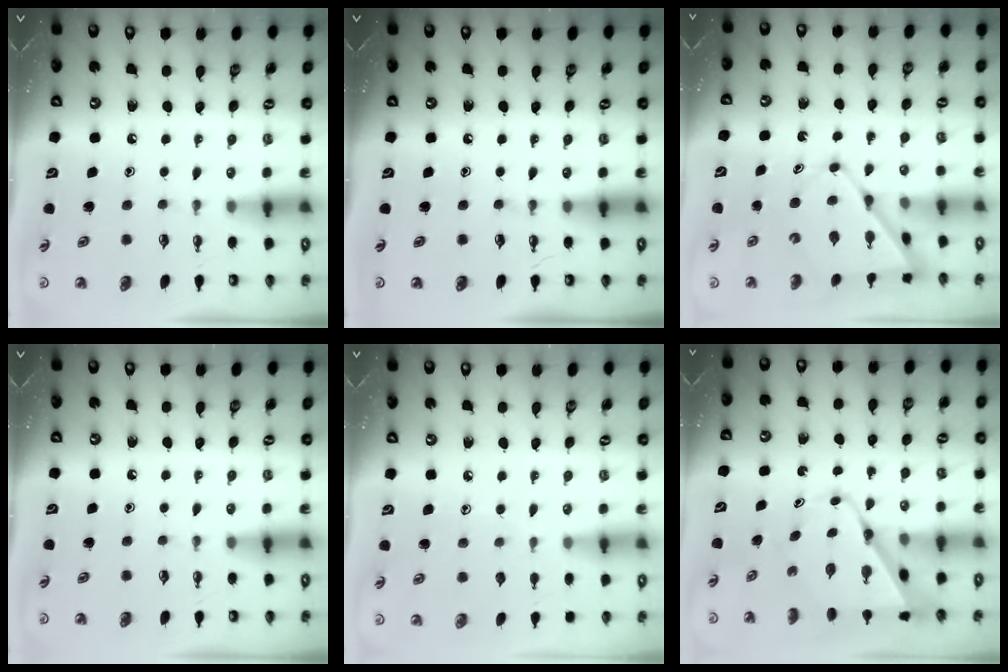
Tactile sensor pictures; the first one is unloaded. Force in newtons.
{"total": 0.0}
{"total": 10.2, "press": 10.2, "slide": 0.9}
{"total": 0.0}
{"total": 3.6, "press": 3.6, "slide": 0.3}
{"total": 10.0, "press": 10.0, "slide": 1.0}